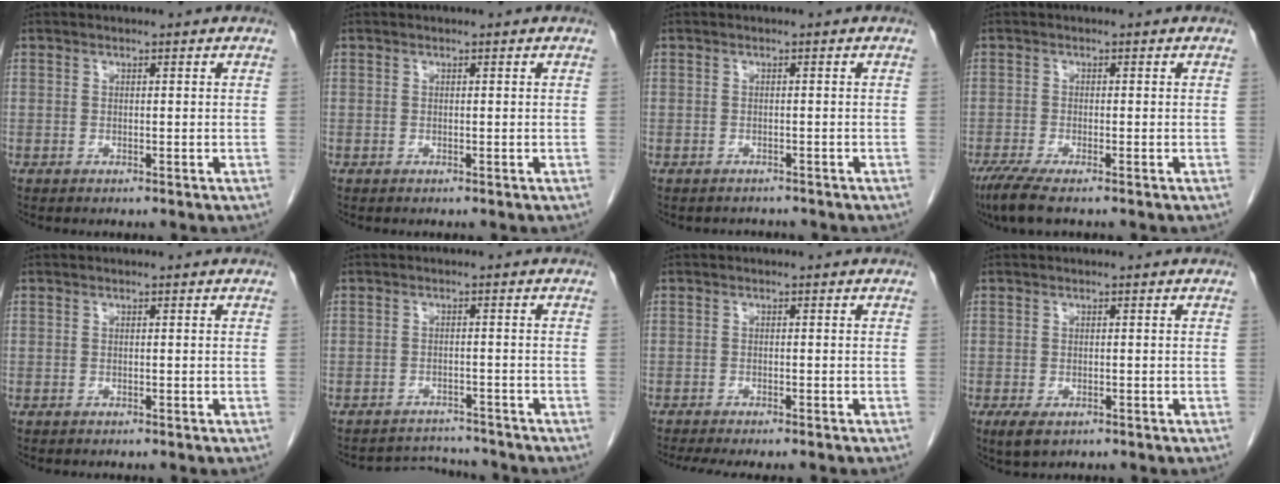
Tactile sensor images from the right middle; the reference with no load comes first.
{"total": 0.0}
{"total": 1.8, "force": [-1.7, 0.7, -0.3], "torque": [-0.001, -0.002, -0.026]}
{"total": 4.7, "force": [-3.3, 0.5, 3.2], "torque": [-0.065, -0.015, -0.062]}
{"total": 0.0}
{"total": 4.7, "force": [-4.5, 0.3, -1.1], "torque": [0.014, 0.008, -0.068]}
{"total": 7.9, "force": [-6.7, 1.3, 3.9], "torque": [-0.052, -0.009, -0.096]}
{"total": 2.8, "force": [-1.5, 1.3, 1.9], "torque": [-0.041, -0.007, -0.019]}